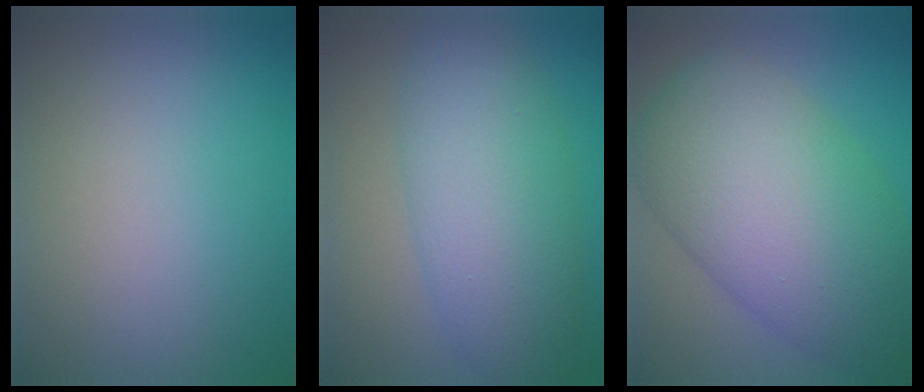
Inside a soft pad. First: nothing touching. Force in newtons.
{"total": 7.3, "press": 7.3, "slide": 0.1}
{"total": 12.7, "press": 12.7, "slide": 0.4}